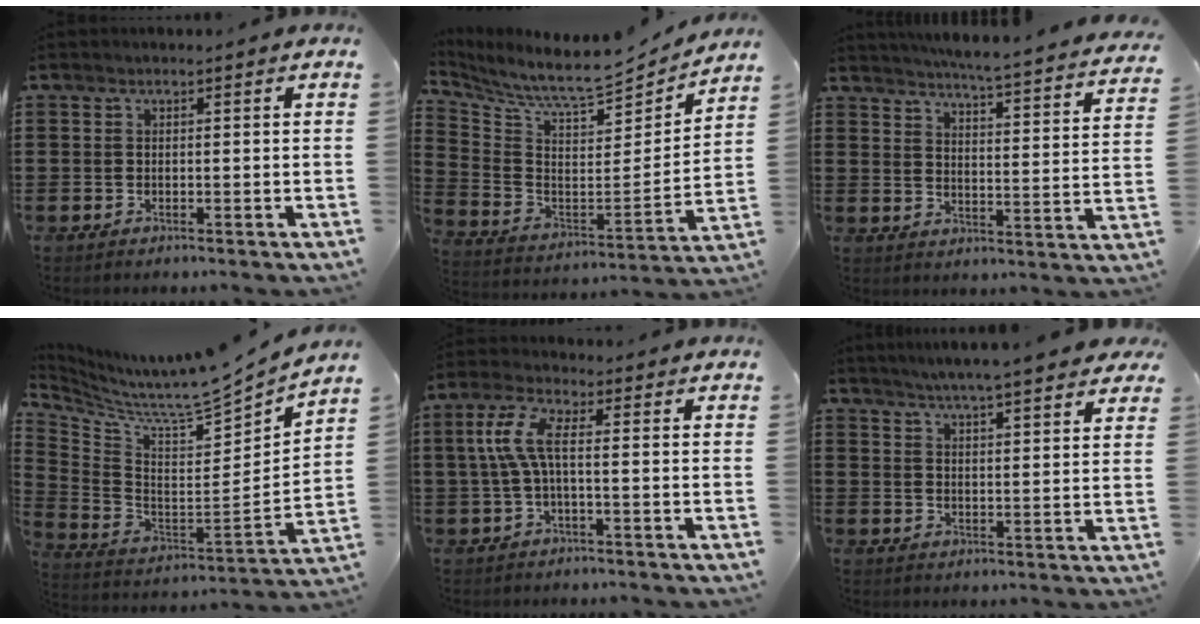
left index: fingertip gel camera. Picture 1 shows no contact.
{"total": 8.0, "force": [7.6, 0.3, 2.5], "torque": [-0.081, -0.070, 0.122]}
{"total": 5.0, "force": [4.7, -0.8, 1.3], "torque": [-0.039, -0.046, 0.074]}
{"total": 7.5, "force": [6.8, 0.0, 3.0], "torque": [-0.088, -0.066, 0.107]}
{"total": 6.6, "force": [0.5, 2.2, 6.2], "torque": [-0.147, 0.000, -0.001]}
{"total": 4.4, "force": [4.2, -0.1, 1.2], "torque": [-0.041, -0.014, 0.074]}